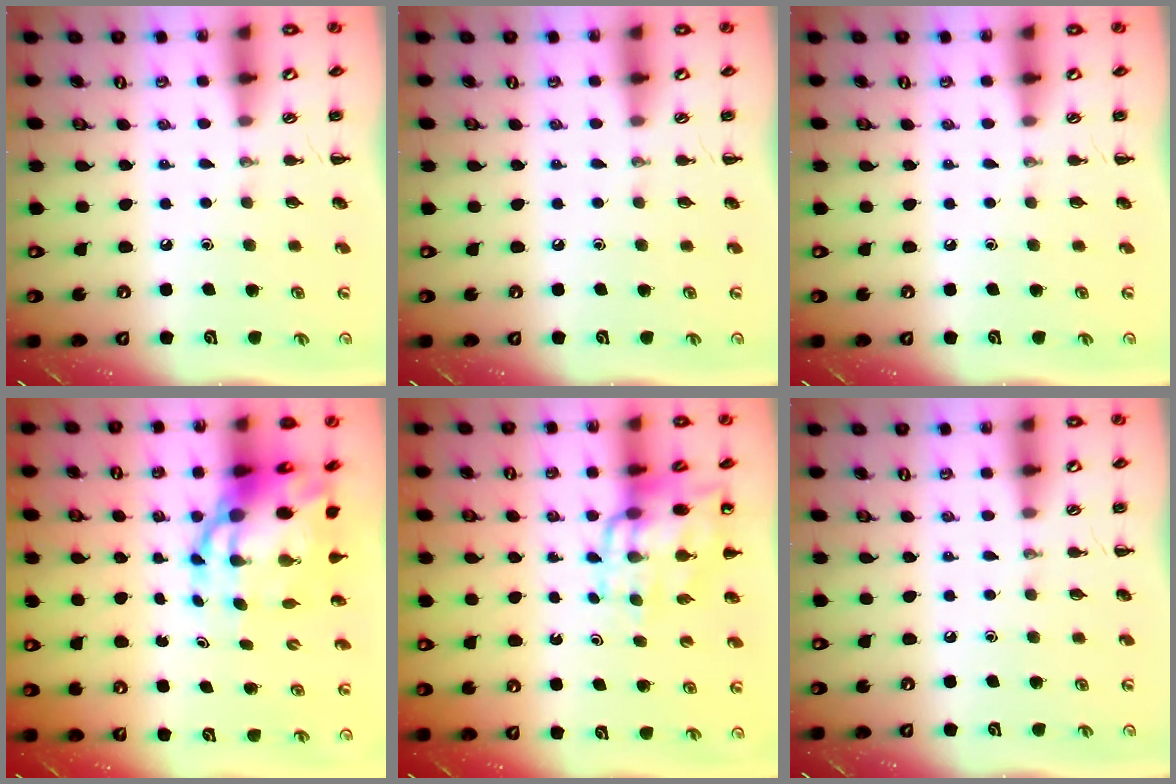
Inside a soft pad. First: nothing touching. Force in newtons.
{"total": 0.0}
{"total": 0.0}
{"total": 11.5, "press": 11.1, "slide": 2.9}
{"total": 12.9, "press": 12.5, "slide": 3.4}
{"total": 0.0}